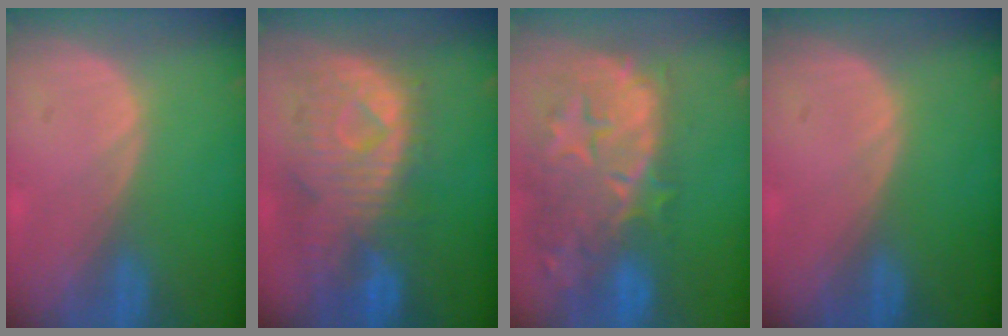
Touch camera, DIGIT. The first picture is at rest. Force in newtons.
{"total": 11.1, "press": 9.7, "slide": 5.5}
{"total": 14.3, "press": 12.0, "slide": 7.9}
{"total": 0.0}